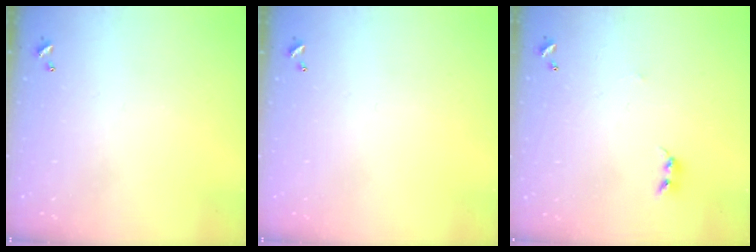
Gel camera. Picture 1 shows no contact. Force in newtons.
{"total": 0.0}
{"total": 2.5, "press": 2.5, "slide": 0.4}